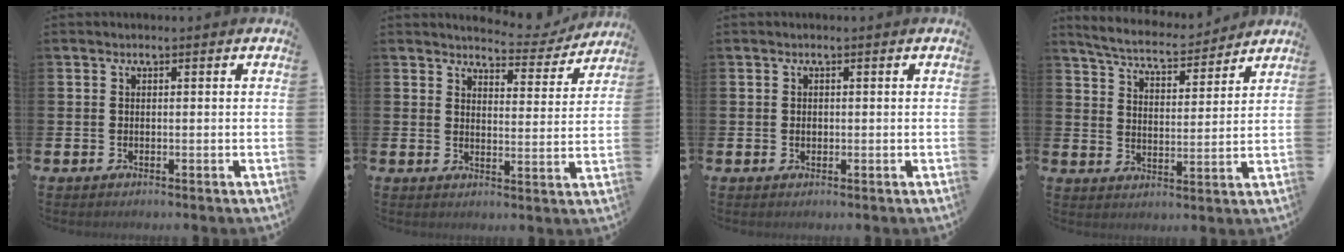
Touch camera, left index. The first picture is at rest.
{"total": 4.8, "force": [4.6, 1.1, 0.6], "torque": [-0.019, -0.033, 0.079]}
{"total": 0.8, "force": [0.0, 0.6, 0.4], "torque": [0.000, 0.001, -0.003]}
{"total": 6.1, "force": [5.9, 0.8, 1.3], "torque": [-0.053, -0.037, 0.104]}